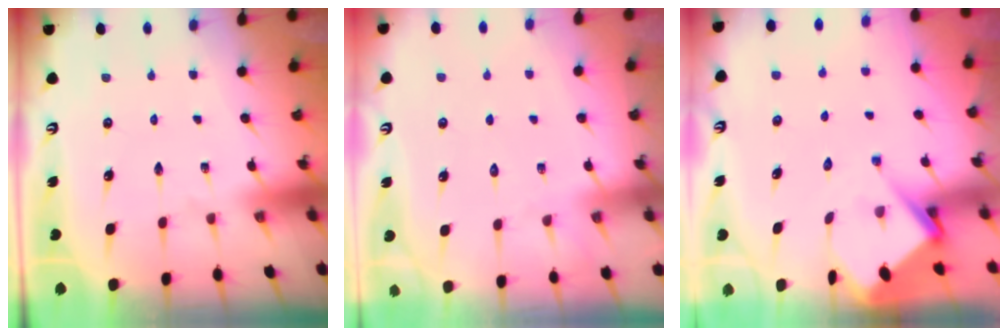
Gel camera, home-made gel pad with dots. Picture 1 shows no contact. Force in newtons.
{"total": 5.5, "press": 5.5, "slide": 0.7}
{"total": 5.4, "press": 5.4, "slide": 0.2}